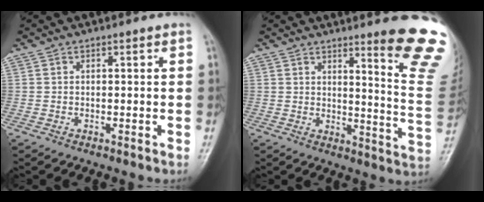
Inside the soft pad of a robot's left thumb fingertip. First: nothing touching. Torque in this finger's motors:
{"motor_torque": [4.50, 0.51, 1.48, -1.30, 0.23]}